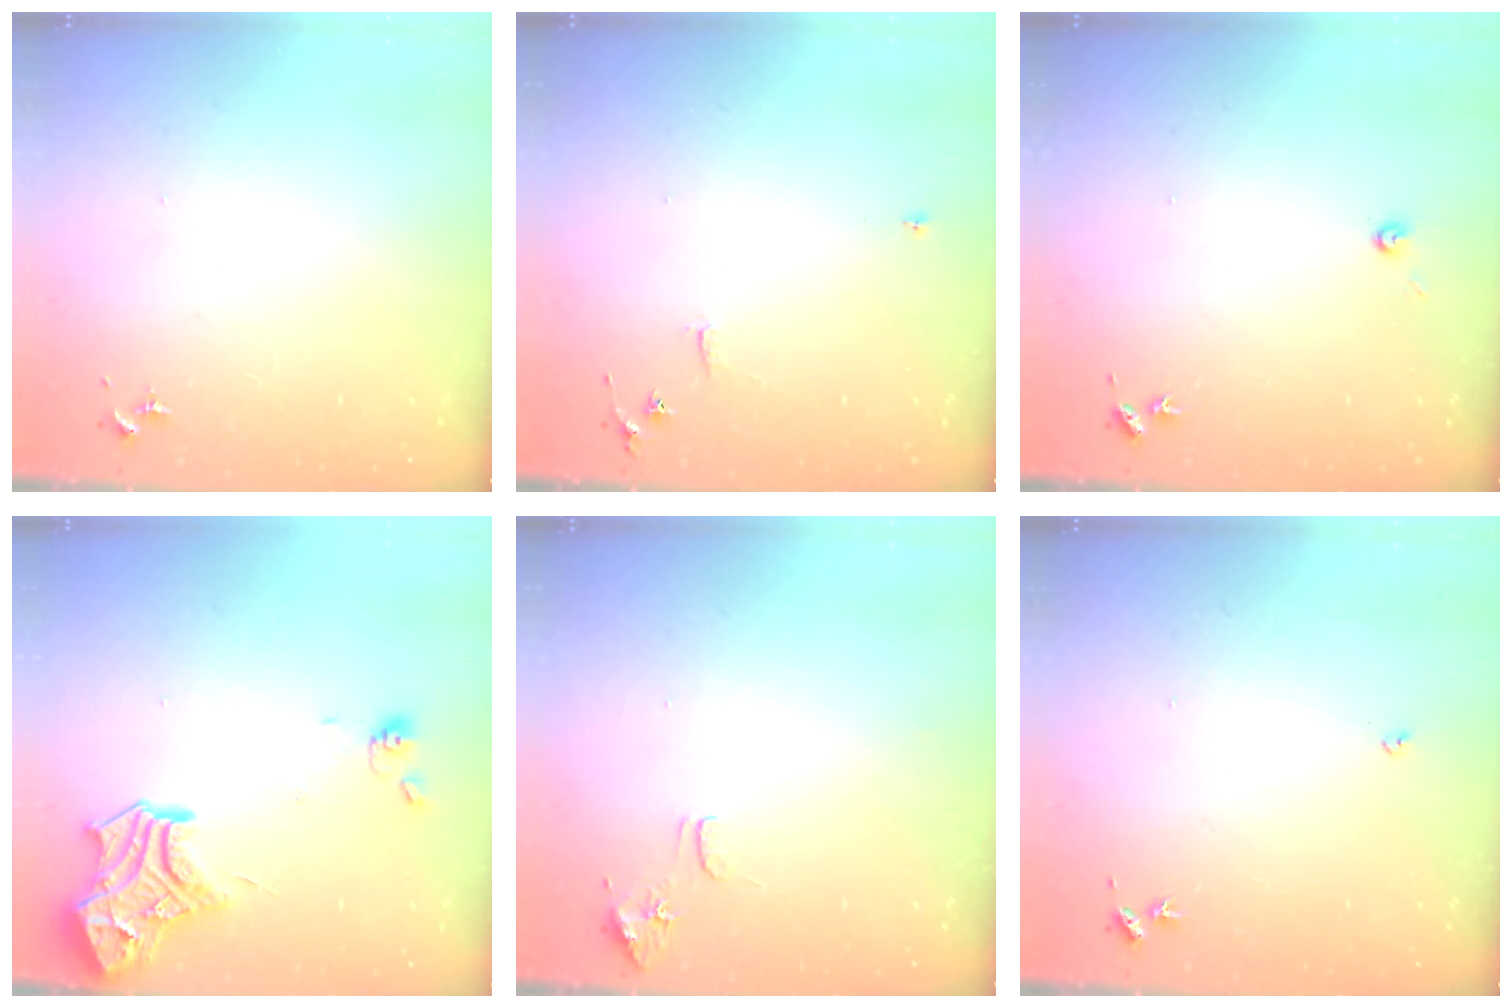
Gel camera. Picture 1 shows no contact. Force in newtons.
{"total": 5.6, "press": 5.6, "slide": 0.6}
{"total": 3.0, "press": 3.0, "slide": 0.3}
{"total": 16.2, "press": 16.2, "slide": 1.5}
{"total": 8.1, "press": 8.1, "slide": 0.7}
{"total": 2.7, "press": 2.7, "slide": 0.5}